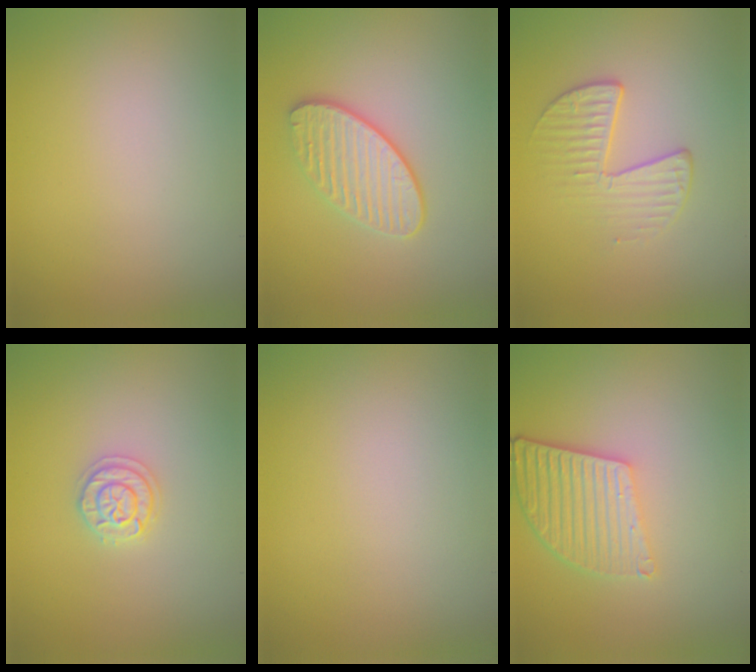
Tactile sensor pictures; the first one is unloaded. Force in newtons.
{"total": 3.5, "press": 3.2, "slide": 1.4}
{"total": 2.4, "press": 1.7, "slide": 1.8}
{"total": 2.0, "press": 1.9, "slide": 0.3}
{"total": 0.0}
{"total": 4.8, "press": 3.8, "slide": 3.0}